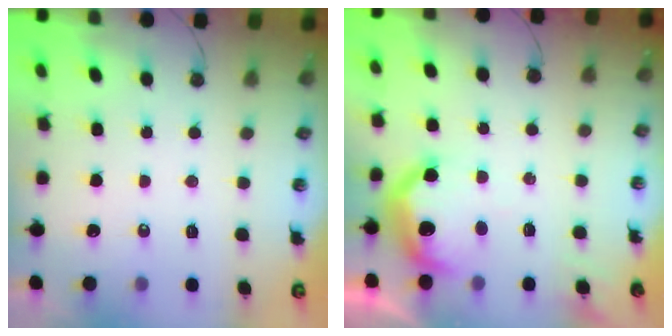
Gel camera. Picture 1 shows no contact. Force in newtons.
{"total": 13.5, "press": 13.4, "slide": 1.1}